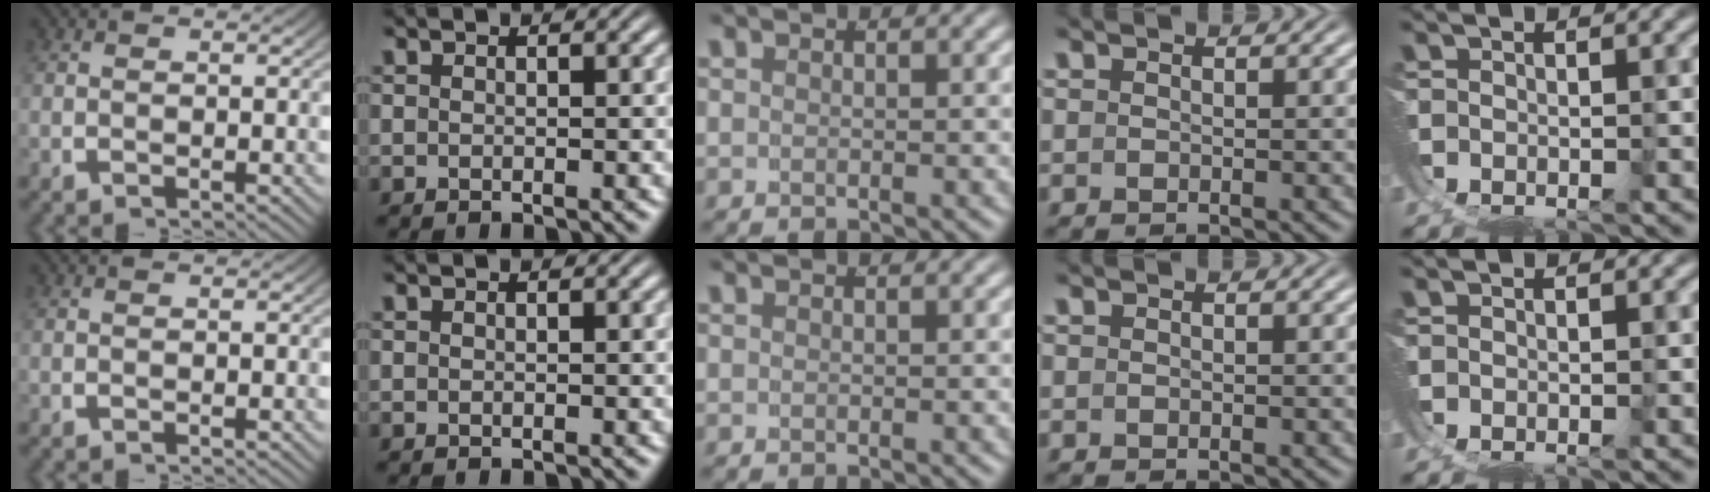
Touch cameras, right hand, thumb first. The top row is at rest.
{}